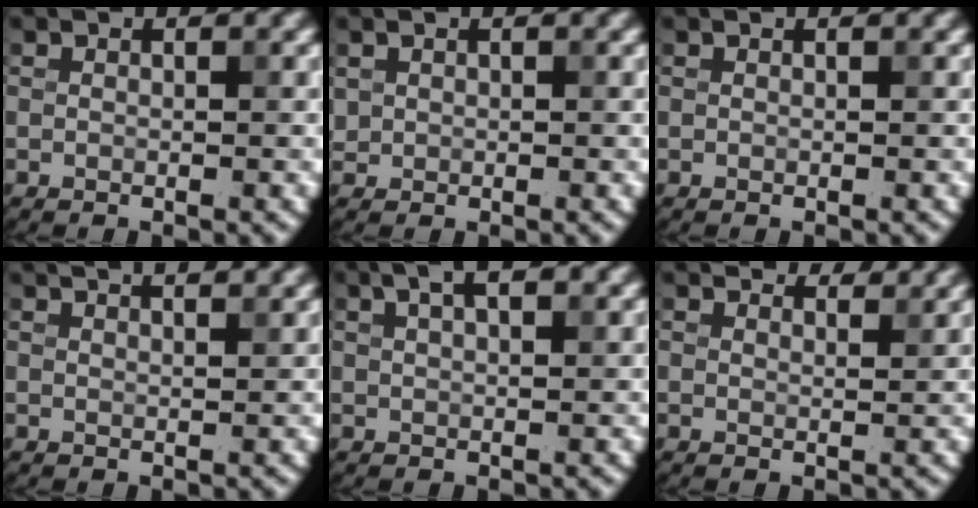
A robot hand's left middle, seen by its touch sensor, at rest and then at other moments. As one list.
[{"total": 0.7, "force": [0.1, 0.7, 0.0], "torque": [0.004, -0.001, 0.010]}, {"total": 0.0}, {"total": 3.6, "force": [3.2, 0.5, 1.4], "torque": [-0.014, 0.017, 0.038]}, {"total": 3.7, "force": [2.3, 1.3, 2.6], "torque": [-0.043, 0.014, 0.035]}, {"total": 3.6, "force": [3.5, 0.4, 0.9], "torque": [-0.026, 0.010, 0.043]}]